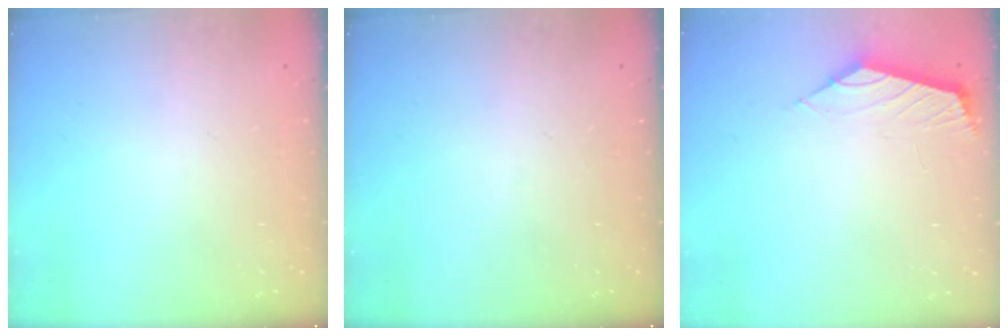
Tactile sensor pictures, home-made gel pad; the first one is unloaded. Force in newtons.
{"total": 0.0}
{"total": 2.1, "press": 2.1, "slide": 0.5}